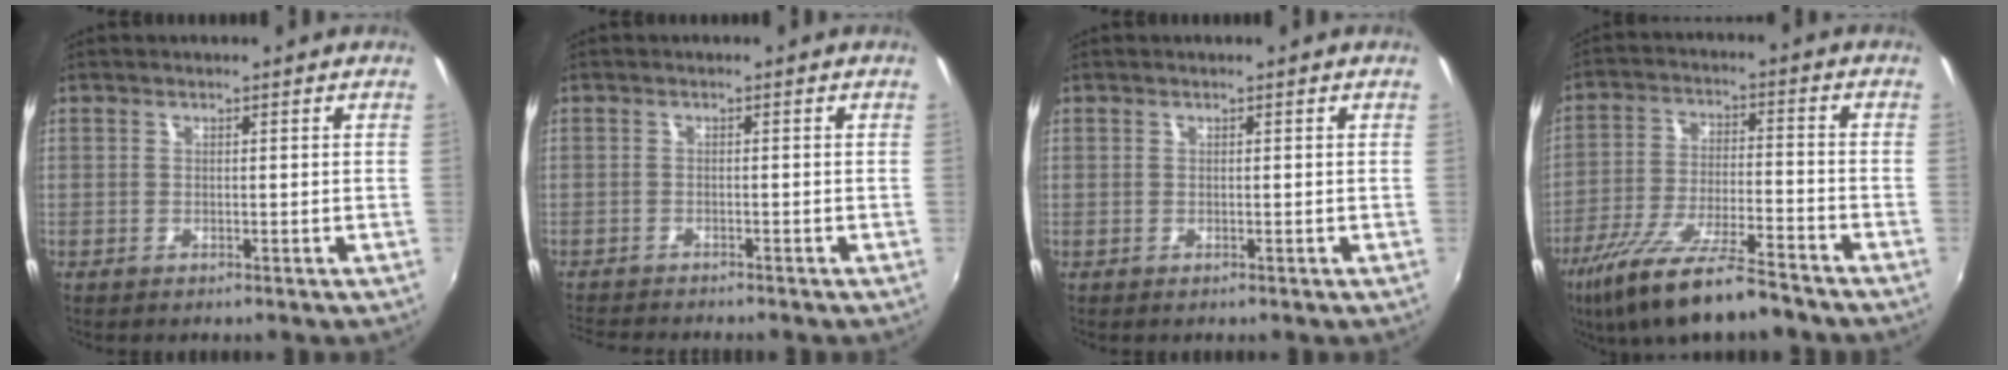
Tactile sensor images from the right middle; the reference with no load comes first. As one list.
[{"total": 5.0, "force": [-4.8, 0.1, 1.6], "torque": [-0.044, -0.019, -0.083]}, {"total": 0.0}, {"total": 16.1, "force": [-12.7, 2.6, 9.6], "torque": [-0.198, -0.035, -0.221]}]